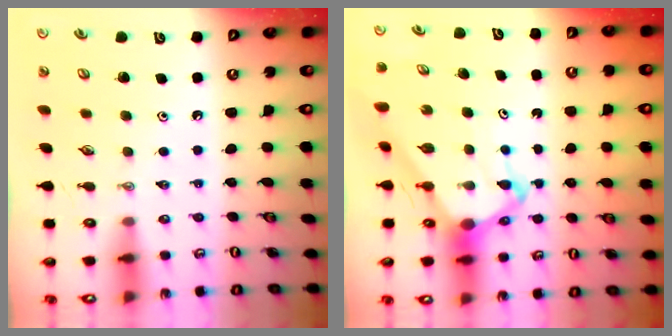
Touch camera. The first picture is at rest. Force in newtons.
{"total": 8.1, "press": 8.1, "slide": 0.7}